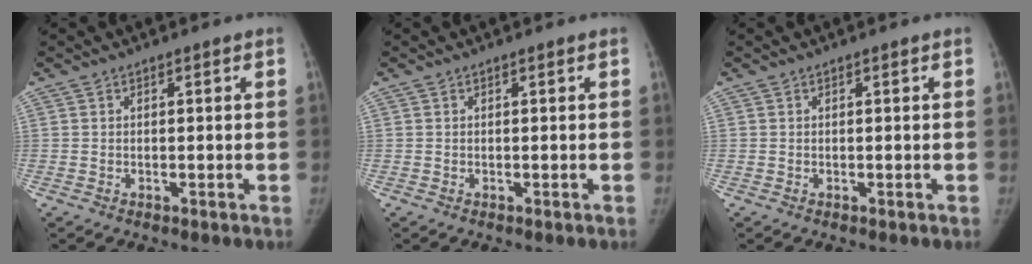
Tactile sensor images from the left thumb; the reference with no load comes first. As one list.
[{"total": 0.0}, {"total": 0.0}]